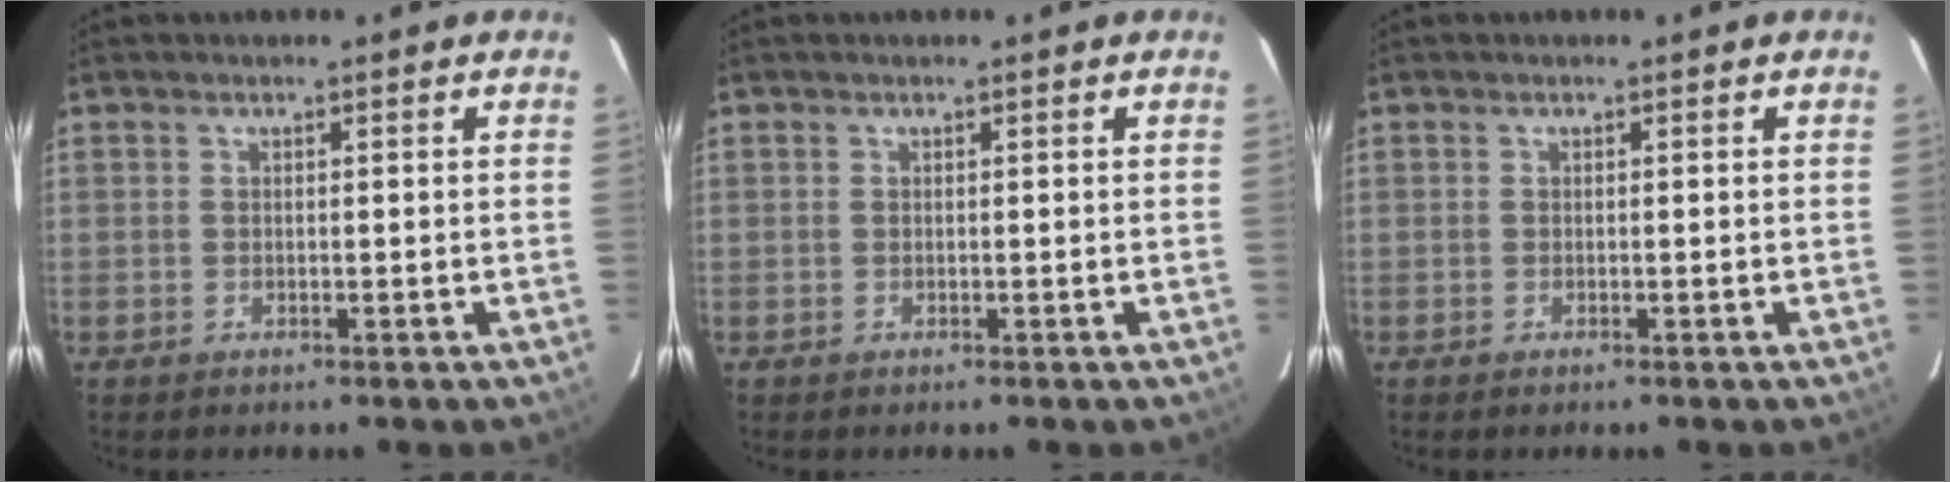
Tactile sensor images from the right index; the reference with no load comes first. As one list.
[{"total": 0.0}, {"total": 0.0}]